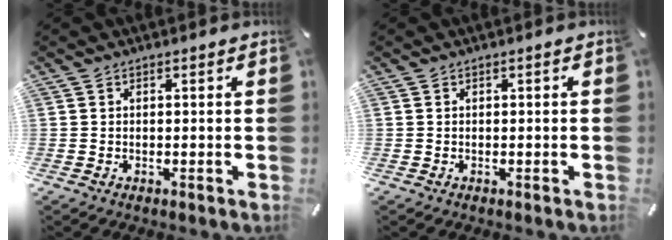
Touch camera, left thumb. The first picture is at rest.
{"total": 0.0}